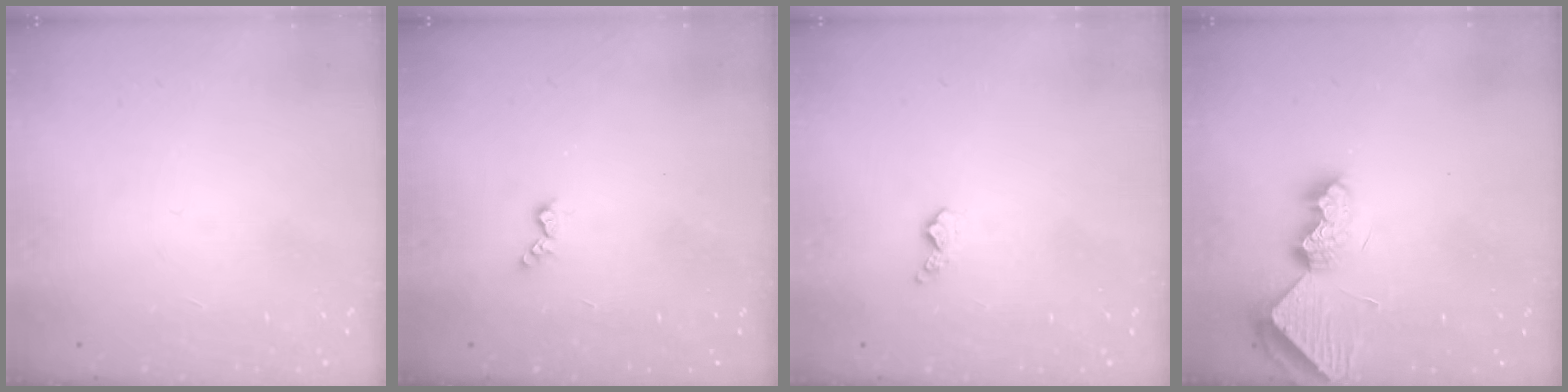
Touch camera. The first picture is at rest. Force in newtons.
{"total": 3.4, "press": 3.4, "slide": 0.5}
{"total": 3.7, "press": 3.6, "slide": 0.5}
{"total": 9.1, "press": 9.1, "slide": 0.3}